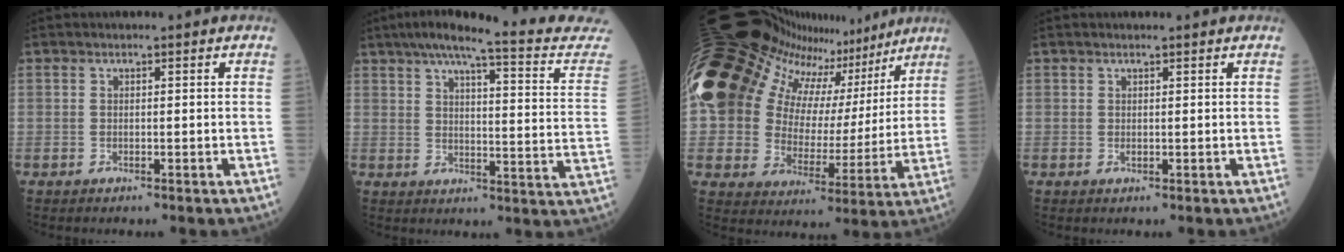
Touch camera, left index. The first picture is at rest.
{"total": 22.2, "force": [19.5, 0.8, 10.7], "torque": [-0.144, -0.036, 0.232]}
{"total": 29.6, "force": [18.5, 16.1, 16.5], "torque": [-0.322, 0.100, 0.293]}
{"total": 0.7, "force": [0.5, 0.2, 0.4], "torque": [-0.009, 0.002, 0.009]}